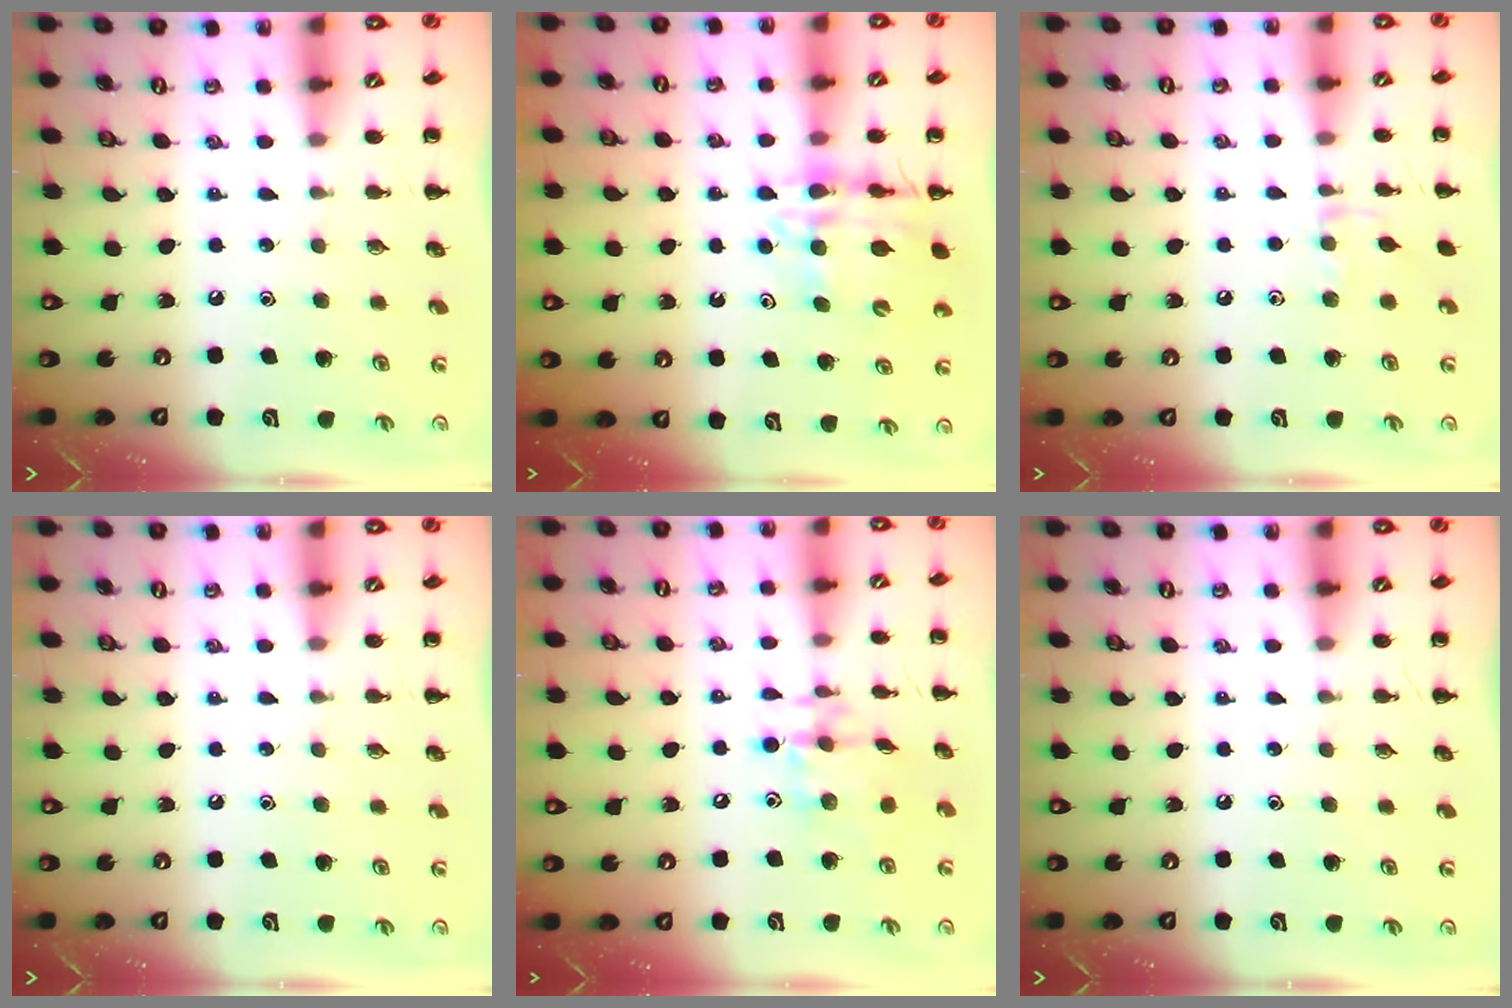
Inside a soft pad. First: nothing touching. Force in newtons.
{"total": 12.1, "press": 11.7, "slide": 3.2}
{"total": 6.0, "press": 5.7, "slide": 1.8}
{"total": 0.0}
{"total": 11.4, "press": 11.4, "slide": 1.4}
{"total": 0.0}